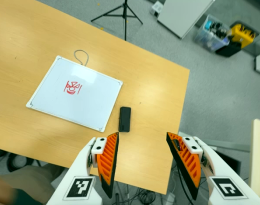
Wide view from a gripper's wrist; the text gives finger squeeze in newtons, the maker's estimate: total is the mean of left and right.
{"total": 0.0}